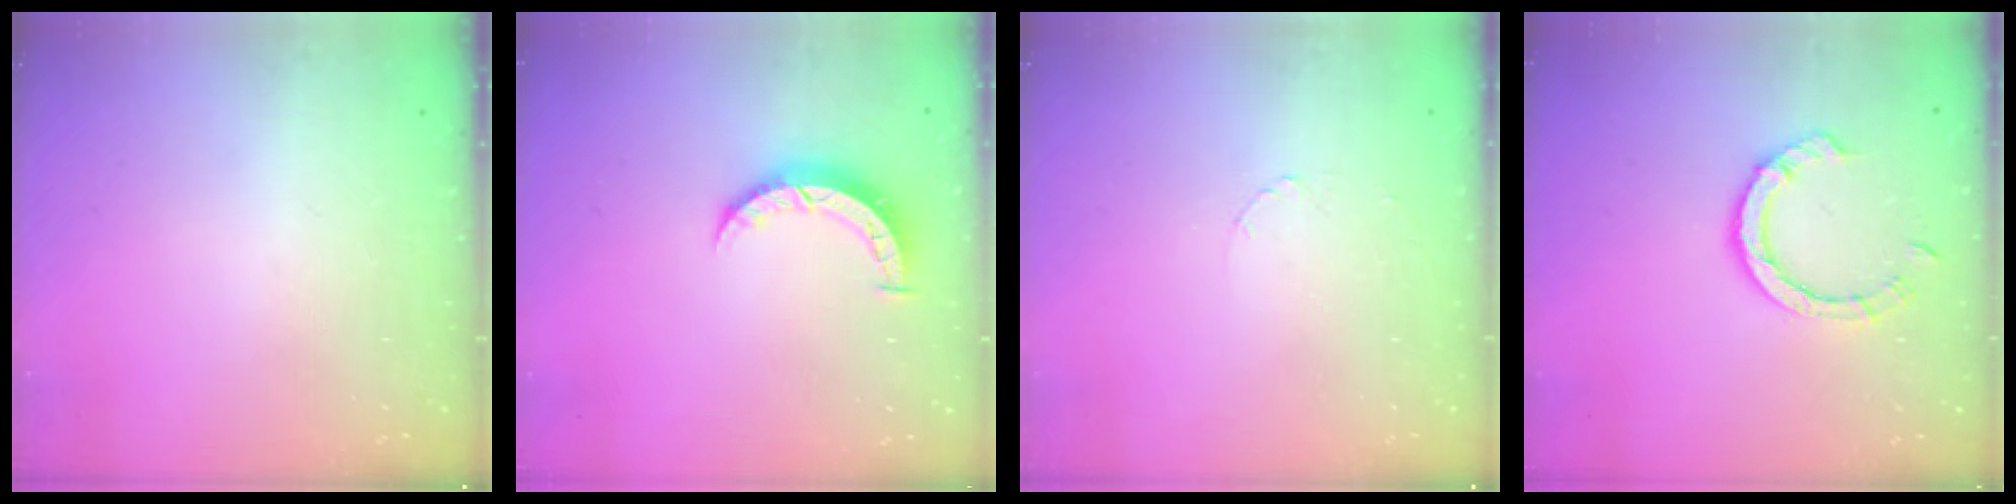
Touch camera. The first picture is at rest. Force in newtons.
{"total": 5.1, "press": 5.1, "slide": 0.5}
{"total": 1.3, "press": 1.3, "slide": 0.1}
{"total": 6.9, "press": 6.8, "slide": 0.8}